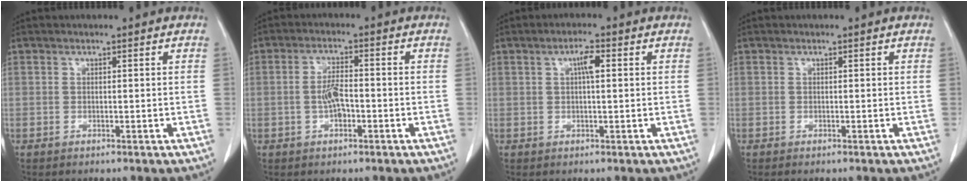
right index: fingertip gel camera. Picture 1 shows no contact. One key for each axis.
{"total": 3.9, "fx": -0.9, "fy": 1.3, "fz": 3.6, "tx": -0.075, "ty": 0.007, "tz": -0.016}
{"total": 2.8, "fx": 0.7, "fy": 0.5, "fz": 2.7, "tx": -0.049, "ty": 0.006, "tz": 0.011}
{"total": 0.0}